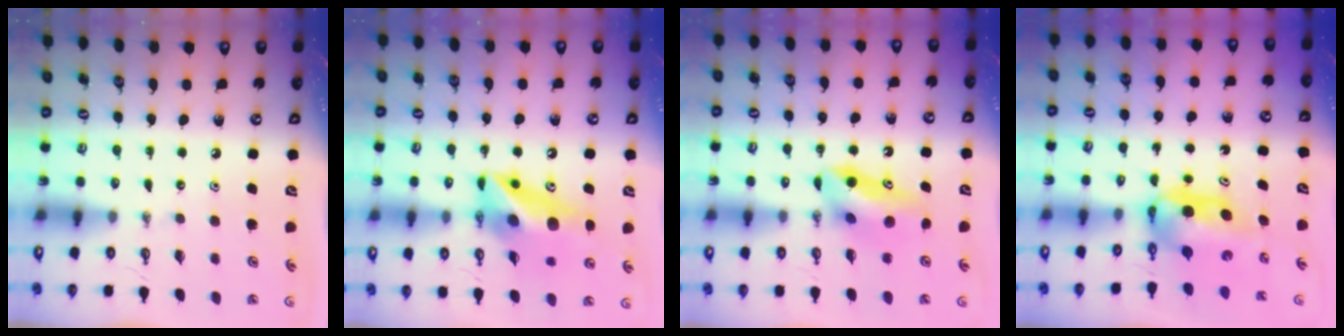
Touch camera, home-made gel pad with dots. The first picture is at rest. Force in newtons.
{"total": 12.5, "press": 12.3, "slide": 1.9}
{"total": 8.2, "press": 8.0, "slide": 1.6}
{"total": 5.4, "press": 5.4, "slide": 0.5}